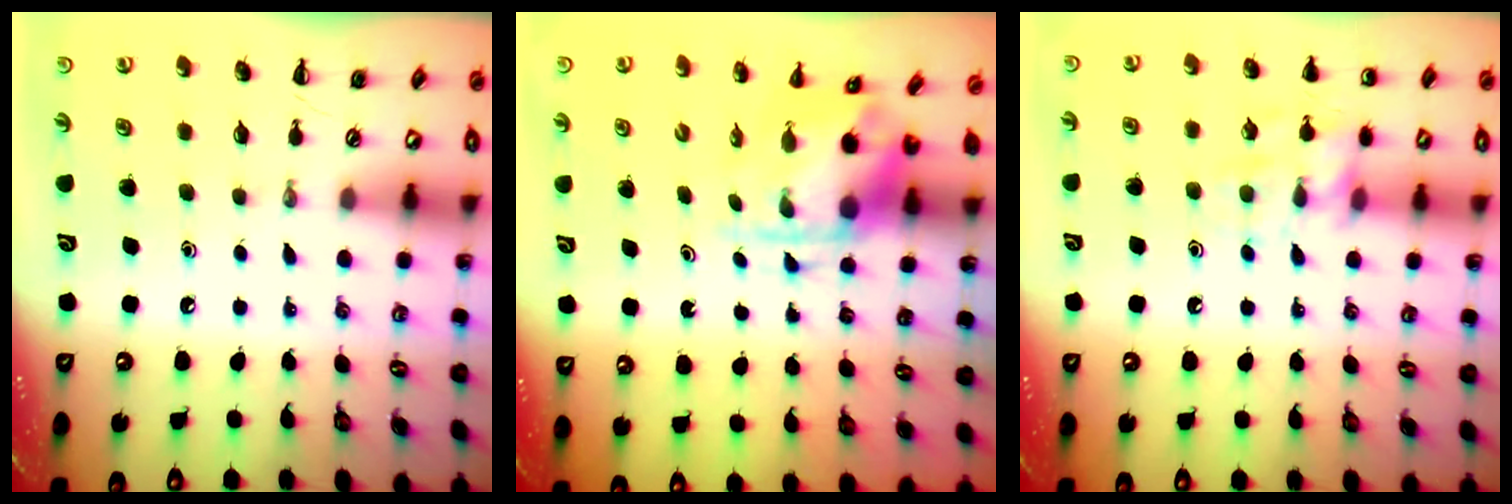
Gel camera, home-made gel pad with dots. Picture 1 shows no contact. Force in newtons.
{"total": 3.9, "press": 3.8, "slide": 0.7}
{"total": 10.9, "press": 10.8, "slide": 1.1}